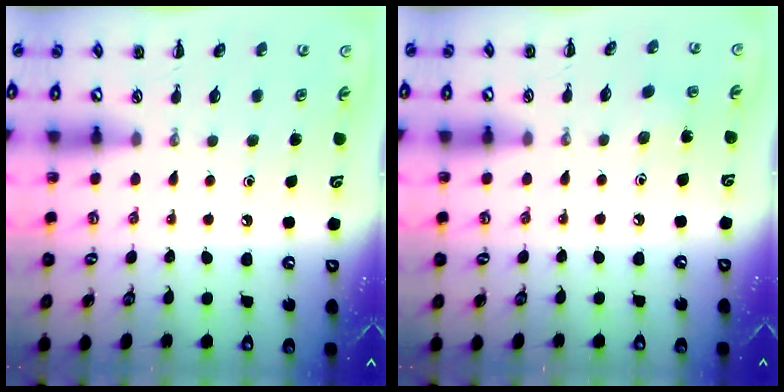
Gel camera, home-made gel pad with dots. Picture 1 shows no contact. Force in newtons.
{"total": 1.4, "press": 1.3, "slide": 0.5}